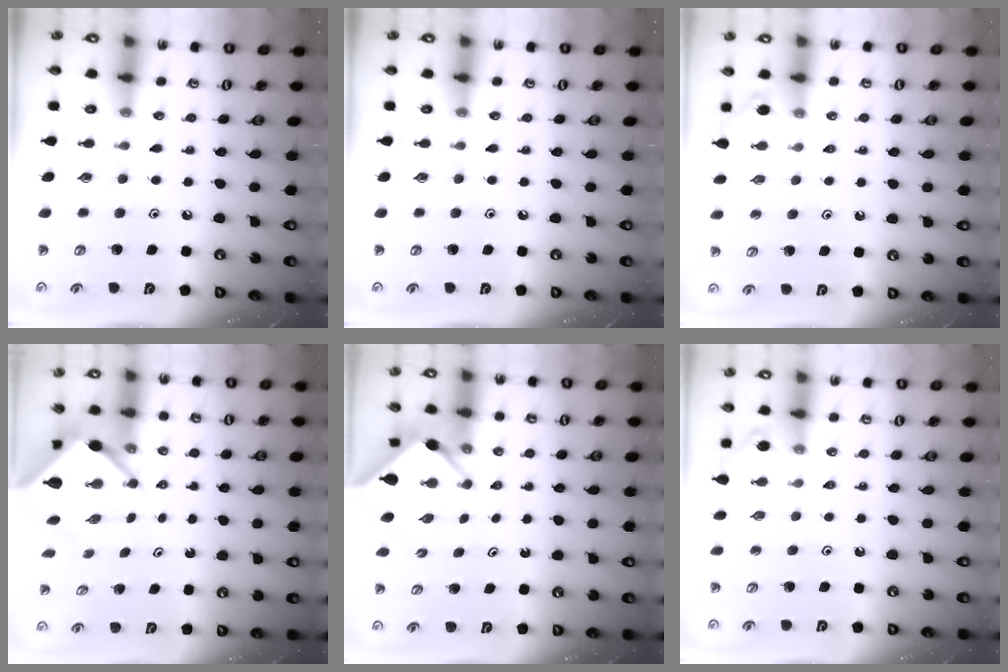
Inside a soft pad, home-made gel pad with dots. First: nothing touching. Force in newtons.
{"total": 0.0}
{"total": 2.2, "press": 2.2, "slide": 0.4}
{"total": 4.4, "press": 4.4, "slide": 0.4}
{"total": 3.3, "press": 3.3, "slide": 0.3}
{"total": 2.2, "press": 2.2, "slide": 0.4}